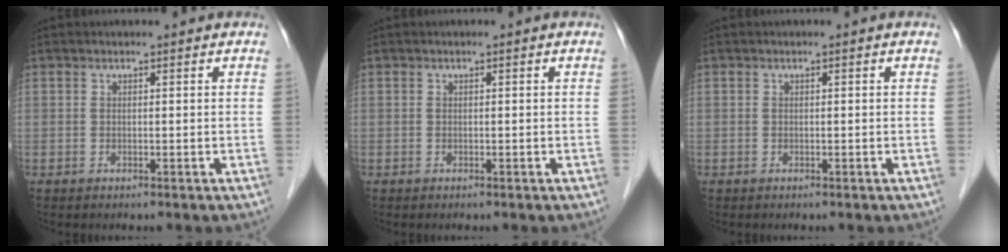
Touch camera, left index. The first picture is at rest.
{"total": 0.0}
{"total": 0.0}